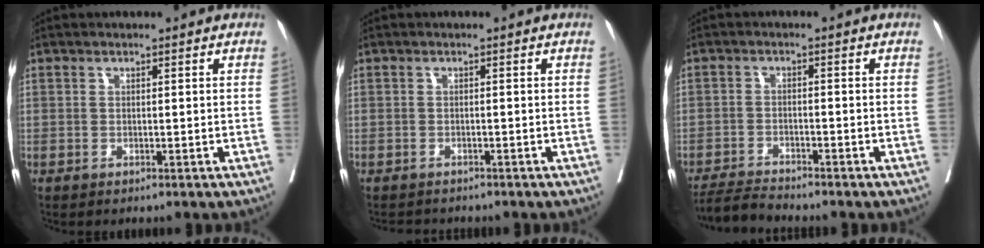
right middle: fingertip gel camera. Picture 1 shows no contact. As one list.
[{"total": 2.9, "force": [-2.7, 0.9, 0.5], "torque": [-0.007, -0.006, -0.039]}, {"total": 3.8, "force": [-3.7, -0.7, 0.3], "torque": [-0.007, -0.018, -0.069]}]